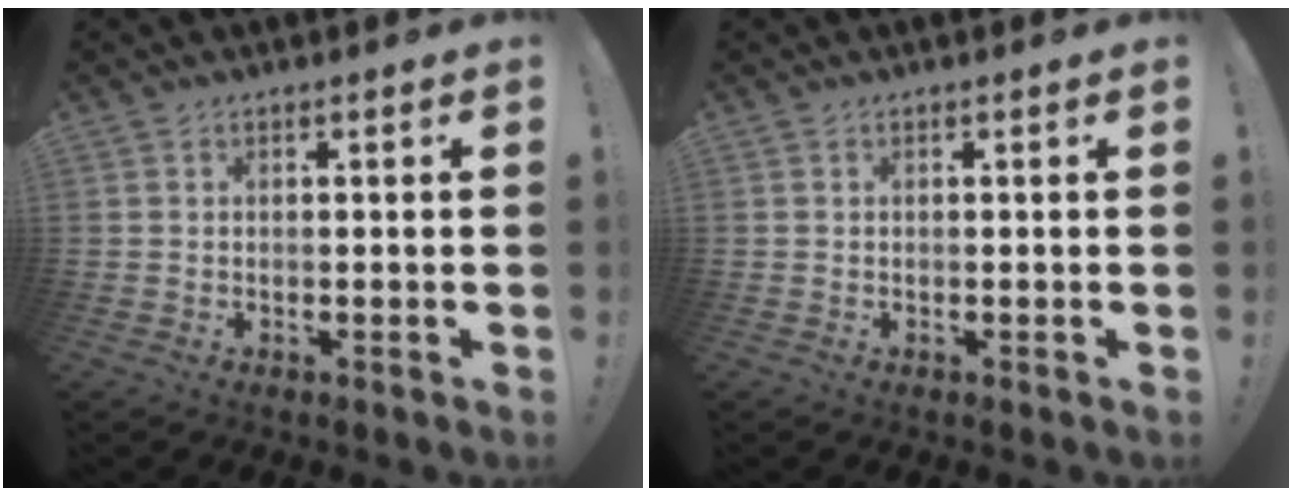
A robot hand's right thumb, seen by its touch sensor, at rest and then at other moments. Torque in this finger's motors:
{"motor_torque": [-0.01, -0.01, -0.02, 0.03, 0.01]}